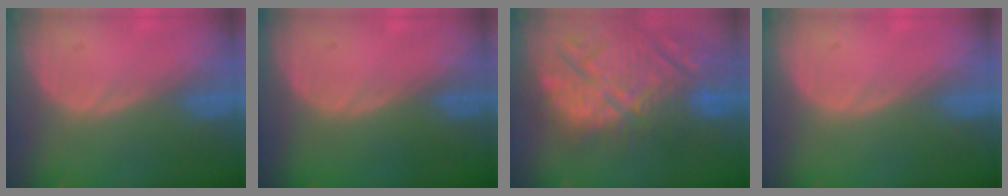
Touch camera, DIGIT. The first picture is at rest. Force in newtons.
{"total": 0.0}
{"total": 15.0, "press": 12.9, "slide": 7.5}
{"total": 0.0}